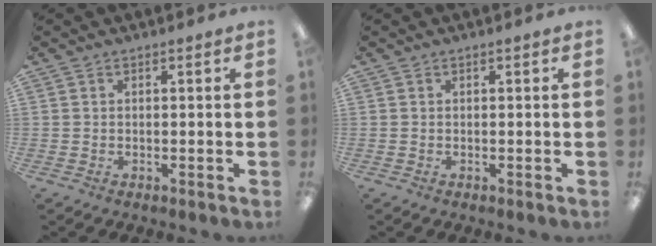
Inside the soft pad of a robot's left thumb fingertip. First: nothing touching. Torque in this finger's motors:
{"motor_torque": [0.00, 0.00, -0.05, 0.04, 0.00]}